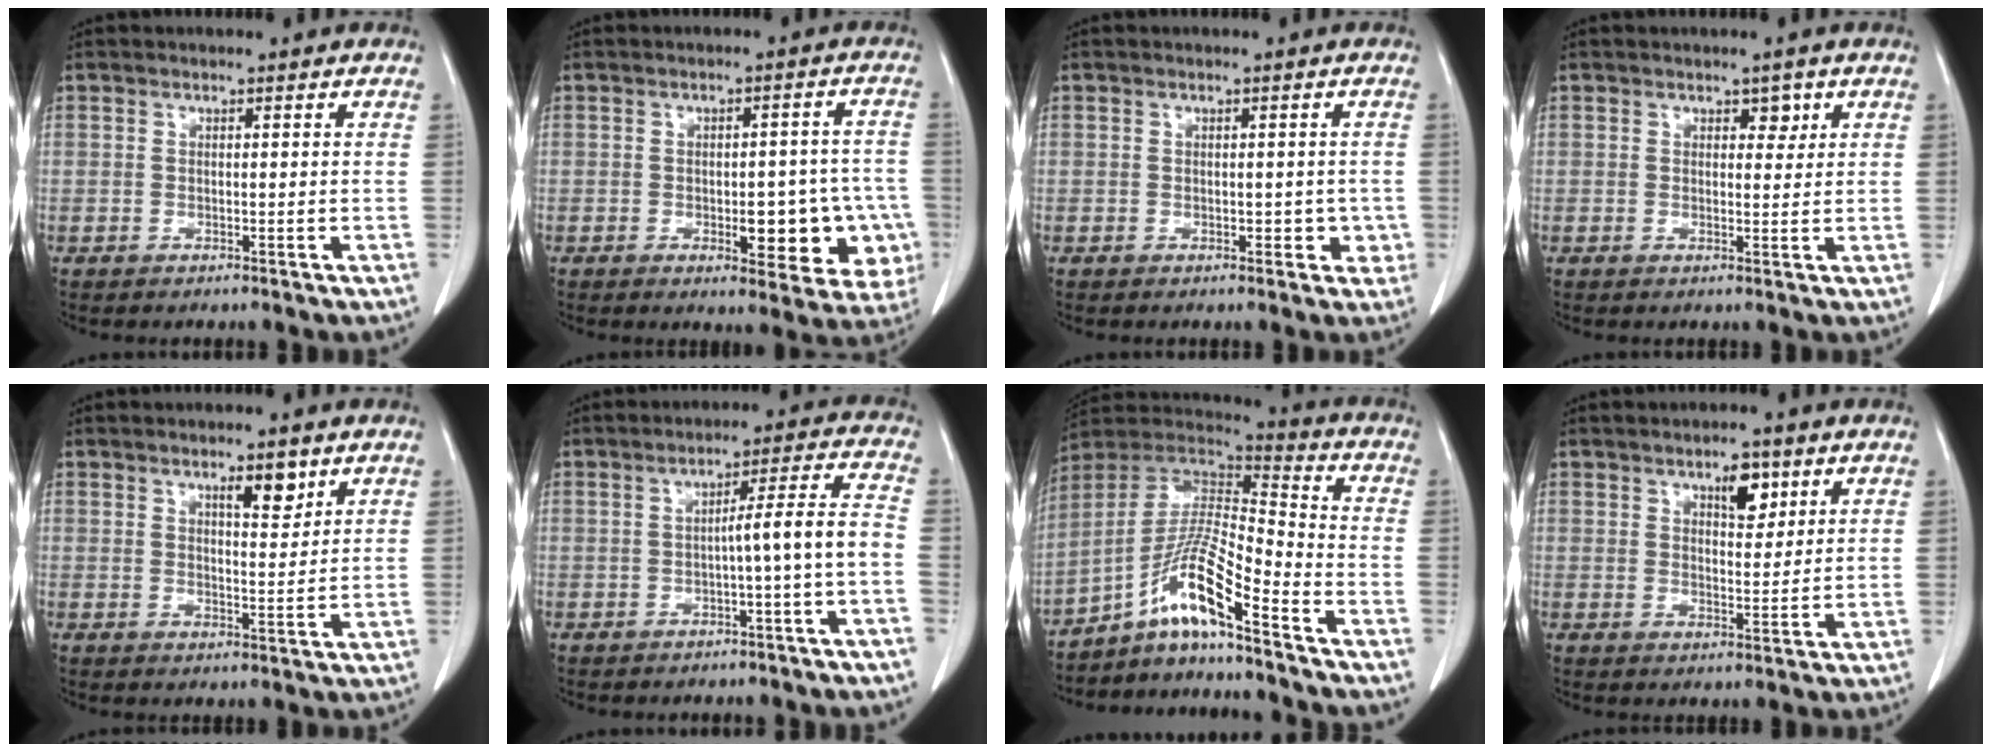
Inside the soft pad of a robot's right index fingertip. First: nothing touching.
{"total": 11.9, "force": [-3.6, 4.8, 10.3], "torque": [-0.080, 0.023, -0.032]}
{"total": 2.7, "force": [-0.5, 1.9, 1.8], "torque": [-0.007, 0.011, 0.000]}
{"total": 2.0, "force": [1.1, 1.2, 1.2], "torque": [-0.007, -0.002, 0.014]}
{"total": 4.2, "force": [2.6, 1.1, 3.1], "torque": [-0.048, -0.004, 0.041]}
{"total": 6.1, "force": [-1.9, -0.8, 5.8], "torque": [-0.081, 0.018, -0.025]}
{"total": 11.4, "force": [-7.5, 0.1, 8.6], "torque": [-0.164, 0.014, -0.141]}
{"total": 4.5, "force": [2.5, 1.8, 3.2], "torque": [-0.049, -0.002, 0.040]}